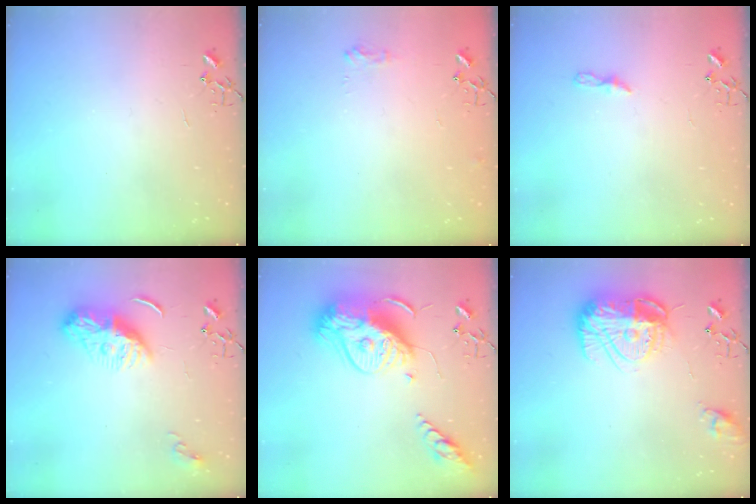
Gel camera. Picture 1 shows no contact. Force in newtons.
{"total": 6.9, "press": 6.9, "slide": 0.9}
{"total": 5.1, "press": 5.0, "slide": 0.4}
{"total": 9.4, "press": 9.3, "slide": 0.9}
{"total": 18.8, "press": 18.7, "slide": 1.8}
{"total": 17.7, "press": 17.6, "slide": 1.6}